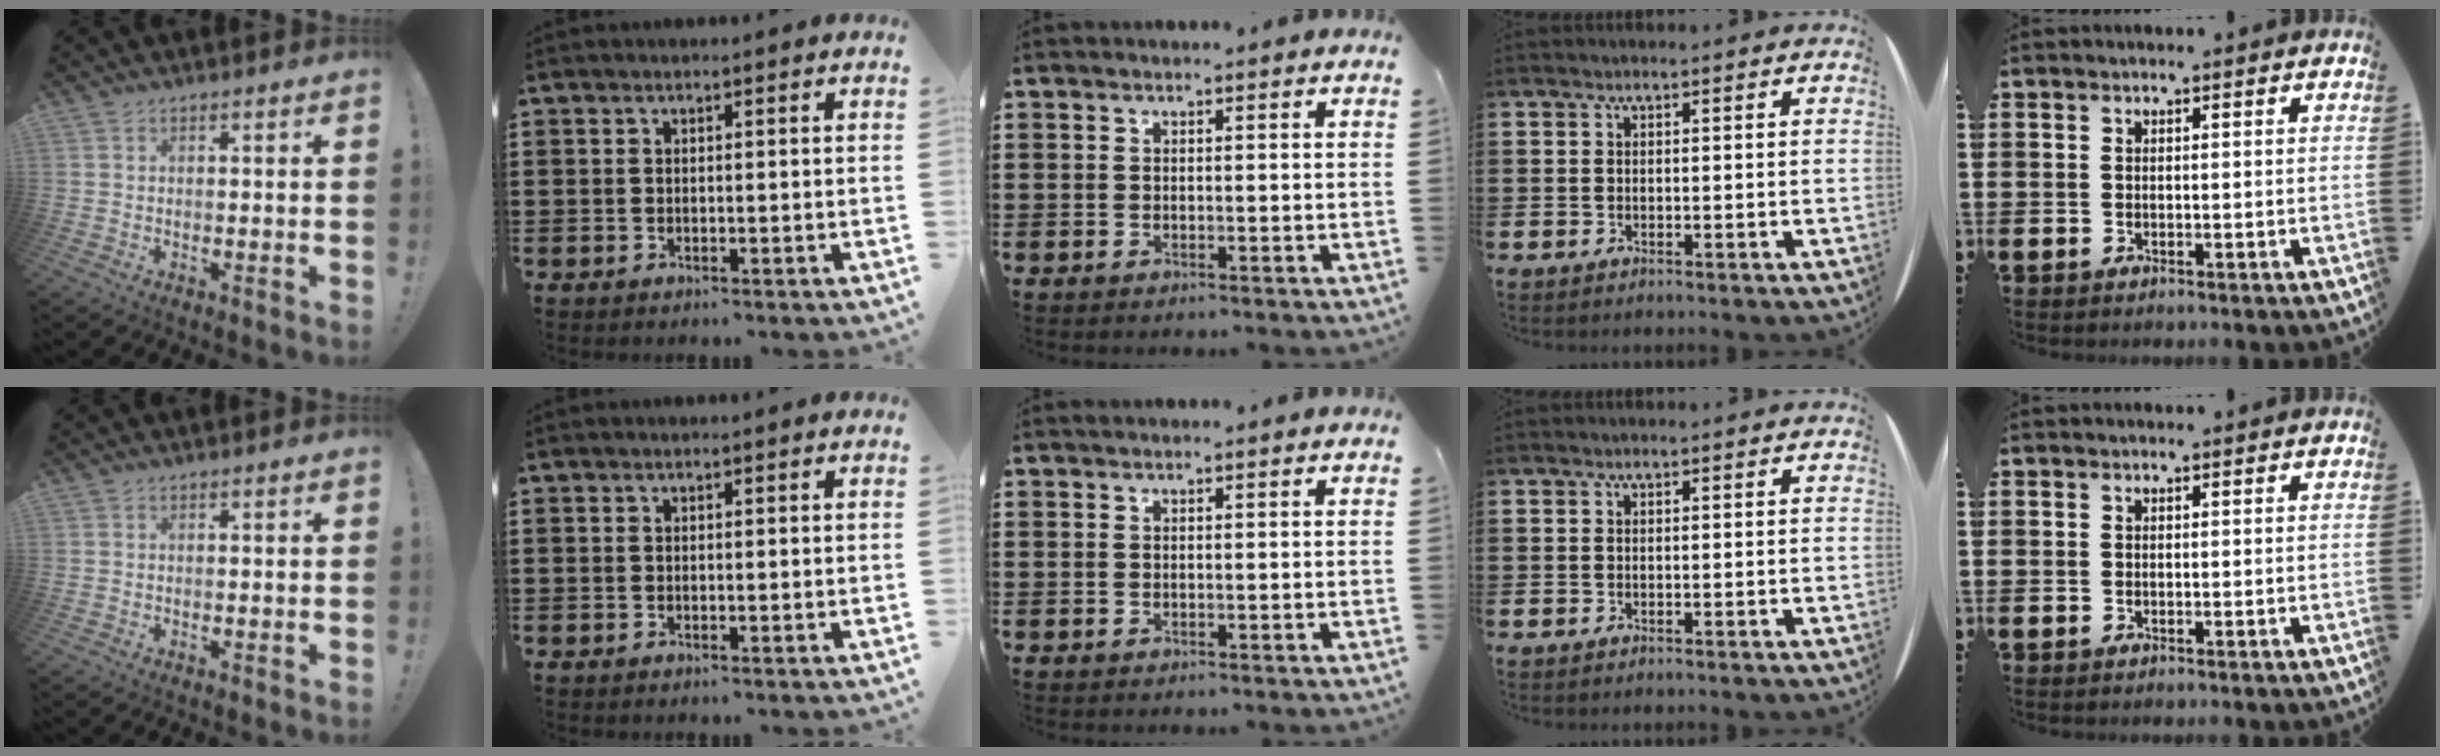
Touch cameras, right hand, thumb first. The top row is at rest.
{}